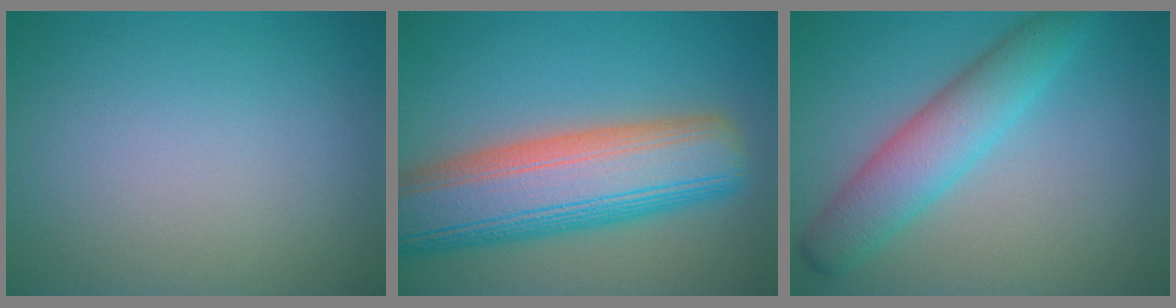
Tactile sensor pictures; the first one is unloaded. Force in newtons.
{"total": 11.5, "press": 11.5, "slide": 0.6}
{"total": 5.0, "press": 5.0, "slide": 0.1}